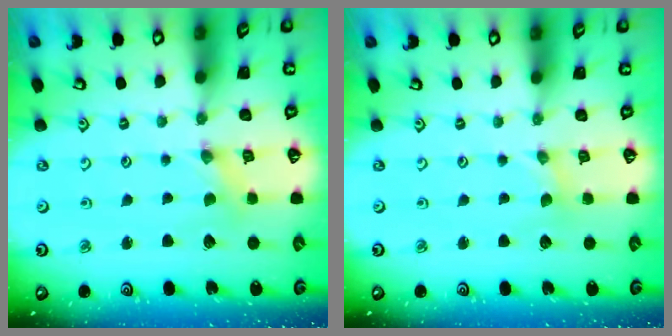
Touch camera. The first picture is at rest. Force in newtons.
{"total": 0.0}